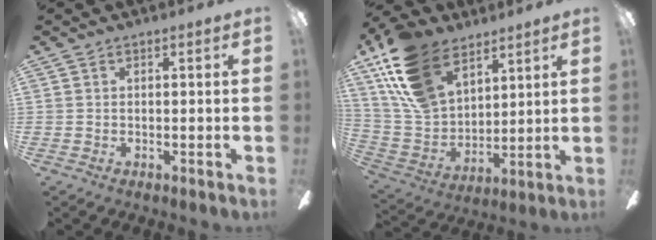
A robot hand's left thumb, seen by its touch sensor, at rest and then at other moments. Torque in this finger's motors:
{"motor_torque": [0.35, 0.75, 1.39, -1.38, 0.20]}